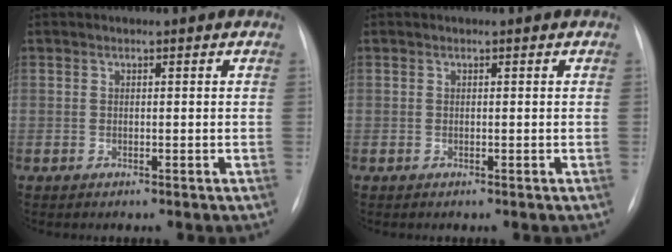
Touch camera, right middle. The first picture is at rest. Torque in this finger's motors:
{"motor_torque": [0.00, 0.00, 0.00, 0.00]}